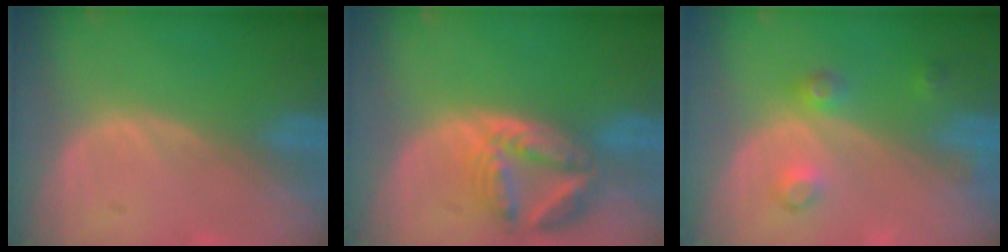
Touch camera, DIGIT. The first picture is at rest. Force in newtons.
{"total": 8.1, "press": 7.2, "slide": 3.7}
{"total": 3.5, "press": 3.2, "slide": 1.4}